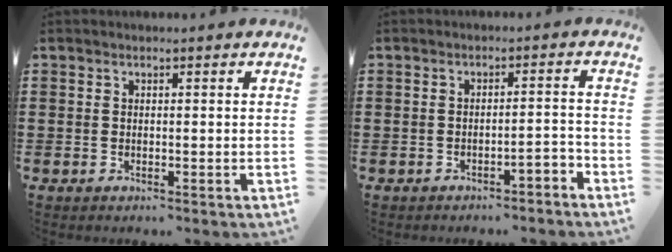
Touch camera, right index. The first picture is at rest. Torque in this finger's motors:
{"motor_torque": [0.33, 0.28, 0.03, 0.01]}